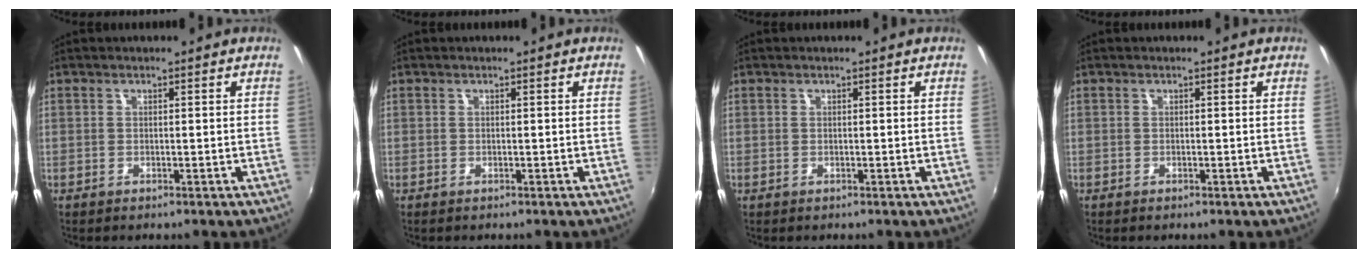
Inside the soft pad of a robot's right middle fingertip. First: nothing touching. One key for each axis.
{"total": 0.0}
{"total": 0.0}
{"total": 0.0}